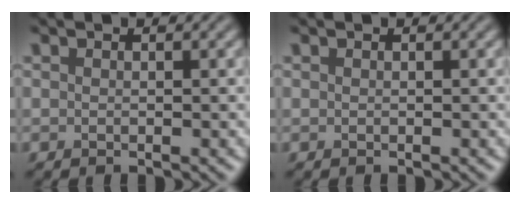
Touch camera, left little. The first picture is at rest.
{"total": 0.0}